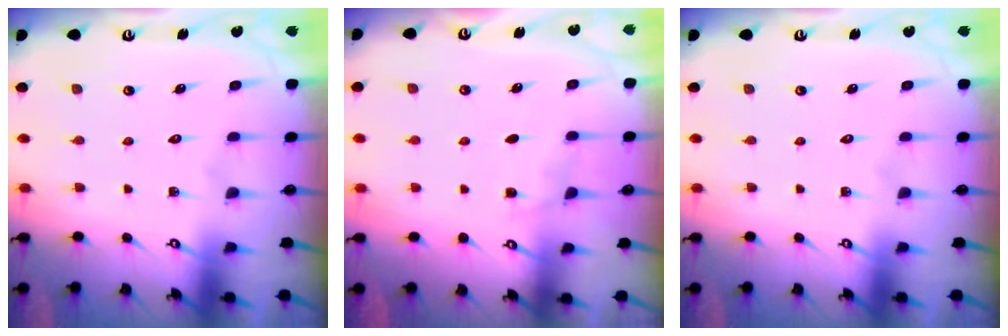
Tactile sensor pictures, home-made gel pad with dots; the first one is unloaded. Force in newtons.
{"total": 3.7, "press": 3.7, "slide": 0.5}
{"total": 0.0}